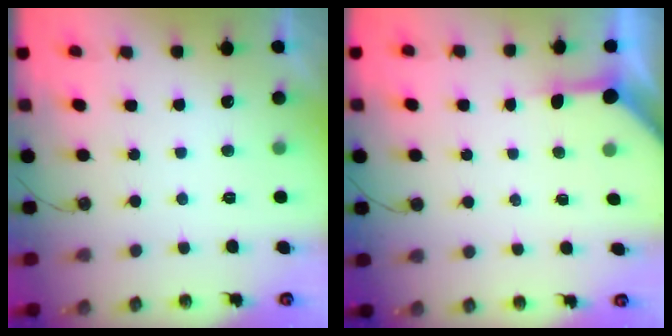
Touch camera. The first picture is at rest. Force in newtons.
{"total": 4.2, "press": 4.2, "slide": 0.4}